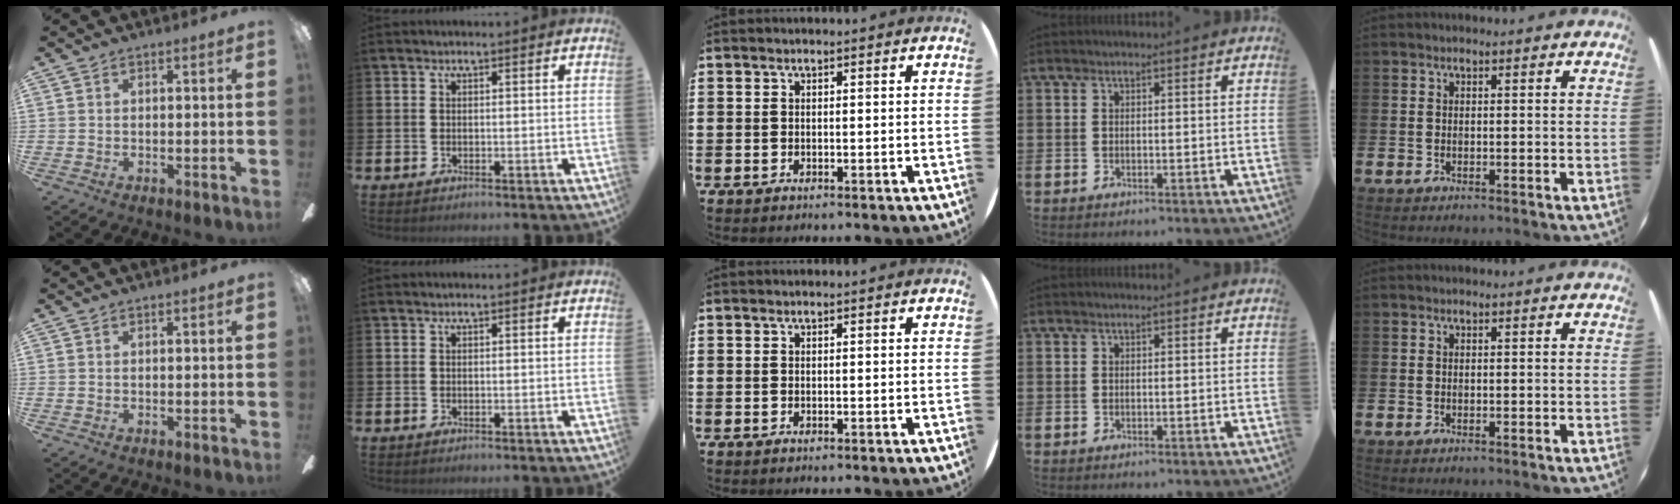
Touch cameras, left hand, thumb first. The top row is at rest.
{}